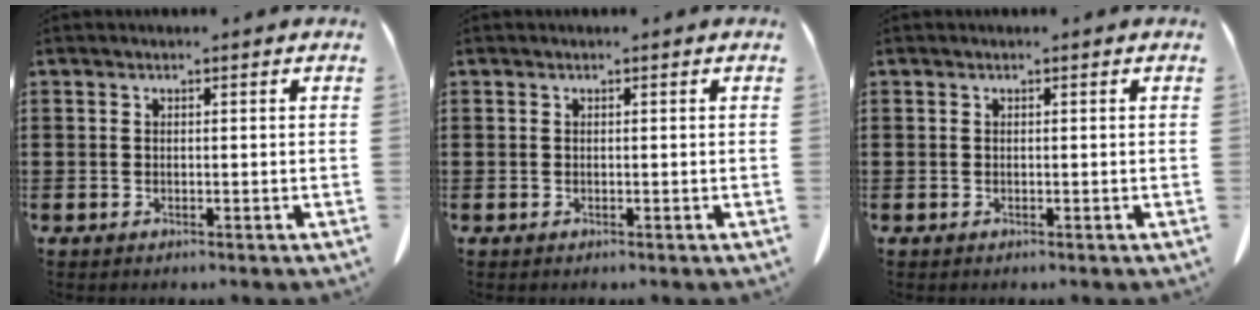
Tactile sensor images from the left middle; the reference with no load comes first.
{"total": 0.0}
{"total": 0.0}